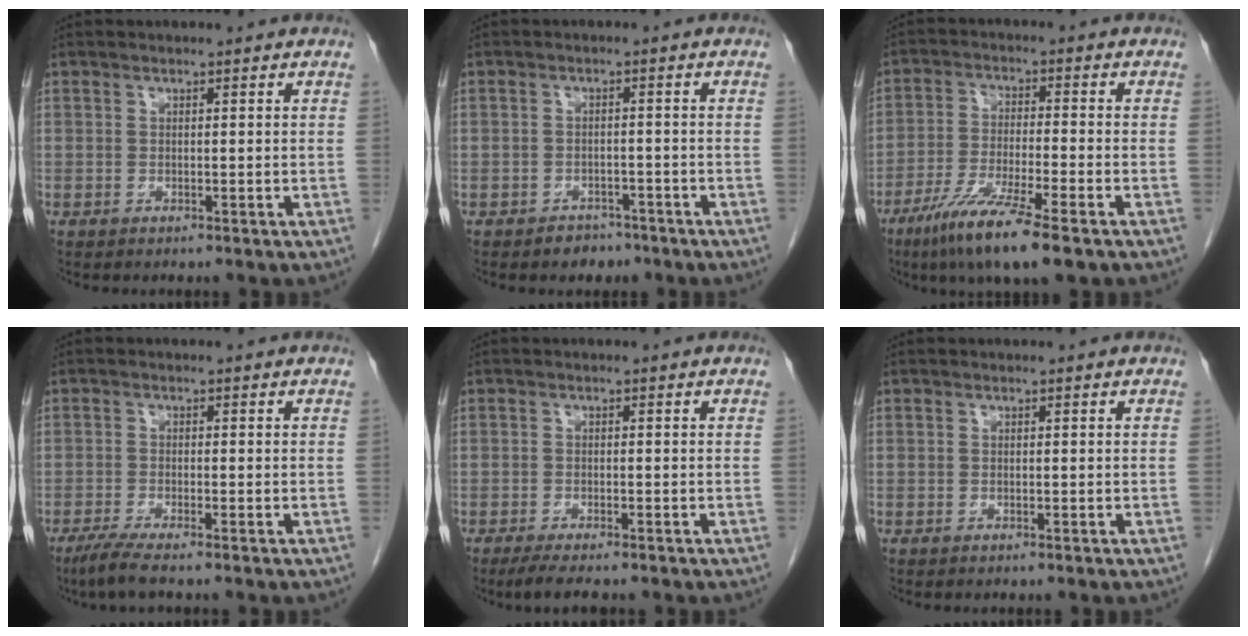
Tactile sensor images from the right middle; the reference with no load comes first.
{"total": 2.8, "force": [-2.0, 1.9, 0.3], "torque": [-0.007, 0.009, -0.026]}
{"total": 10.9, "force": [-6.9, 0.4, 8.4], "torque": [-0.161, -0.032, -0.122]}
{"total": 3.5, "force": [-2.7, -0.2, 2.3], "torque": [-0.050, -0.011, -0.055]}
{"total": 3.8, "force": [-3.0, 0.6, 2.3], "torque": [-0.041, -0.009, -0.046]}
{"total": 0.0}